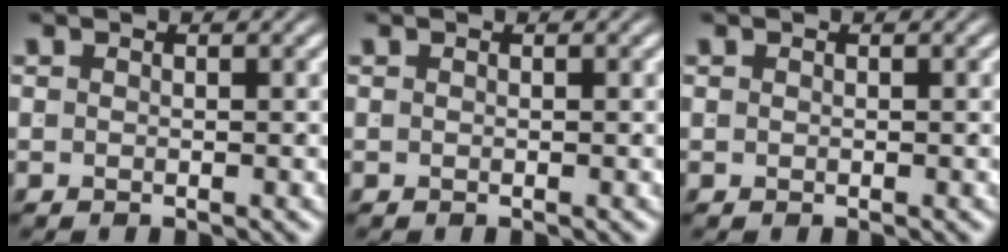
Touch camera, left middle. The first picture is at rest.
{"total": 0.0}
{"total": 0.0}